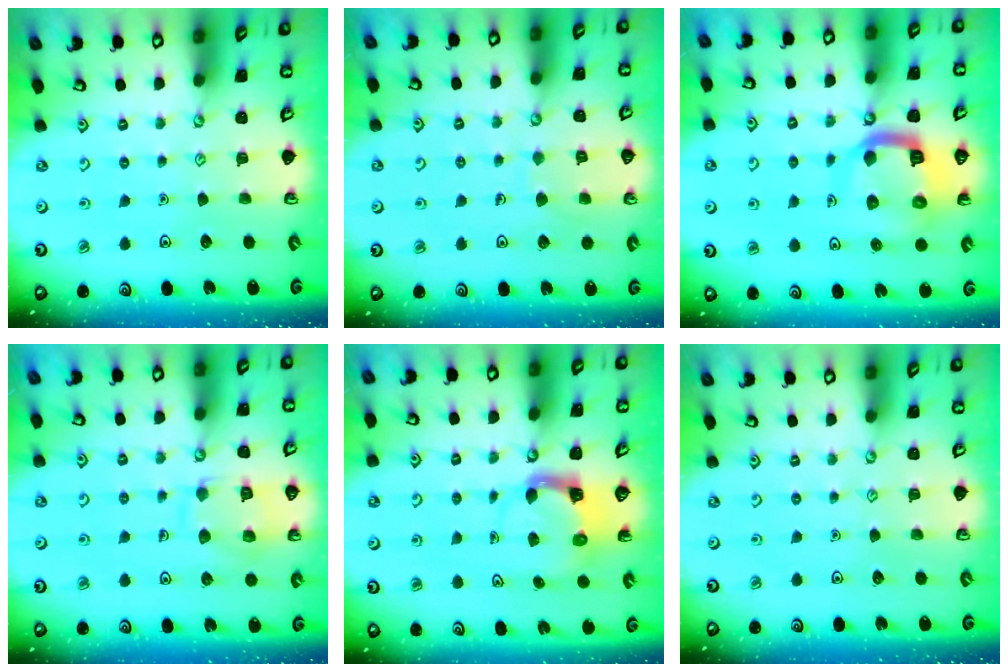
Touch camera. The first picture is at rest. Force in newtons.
{"total": 5.1, "press": 5.1, "slide": 0.5}
{"total": 12.4, "press": 12.3, "slide": 1.6}
{"total": 11.6, "press": 11.6, "slide": 1.1}
{"total": 3.8, "press": 3.8, "slide": 0.5}
{"total": 0.0}